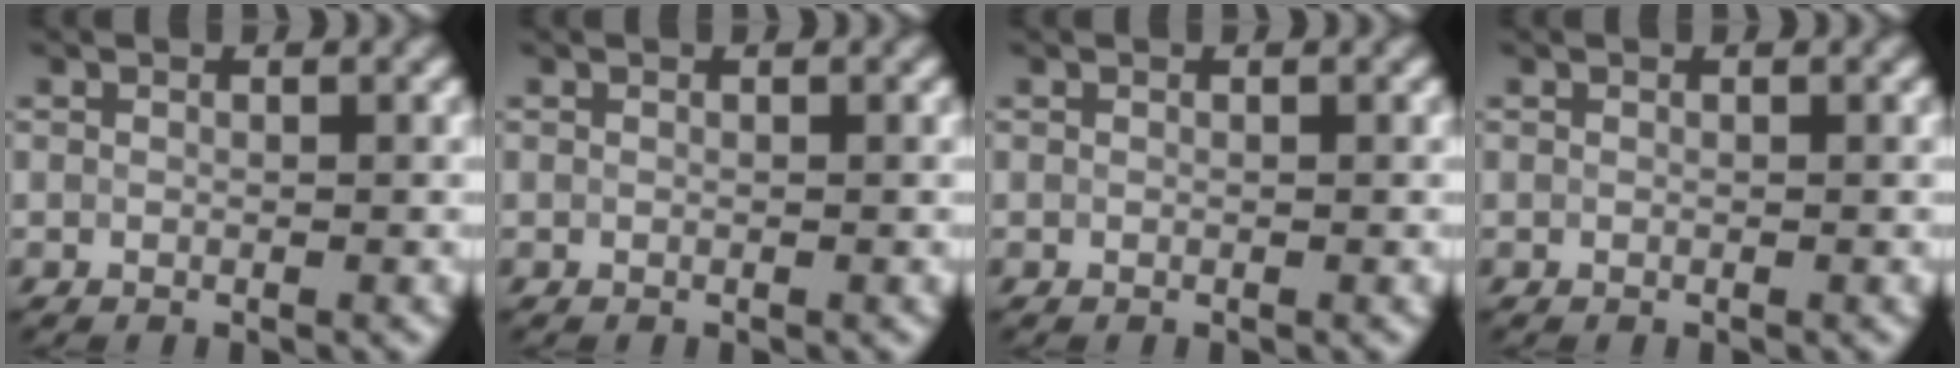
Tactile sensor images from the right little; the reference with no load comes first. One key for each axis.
{"total": 0.0}
{"total": 0.0}
{"total": 0.0}